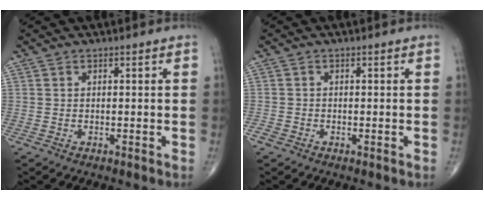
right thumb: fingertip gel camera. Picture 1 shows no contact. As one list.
[{"total": 1.2, "force": [-0.9, 0.7, 0.3], "torque": [-0.004, 0.001, -0.021]}]